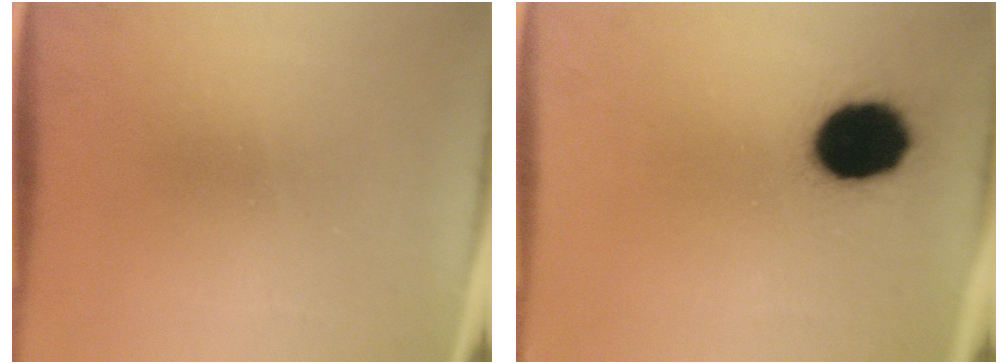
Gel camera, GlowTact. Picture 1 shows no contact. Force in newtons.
{"total": 14.8}